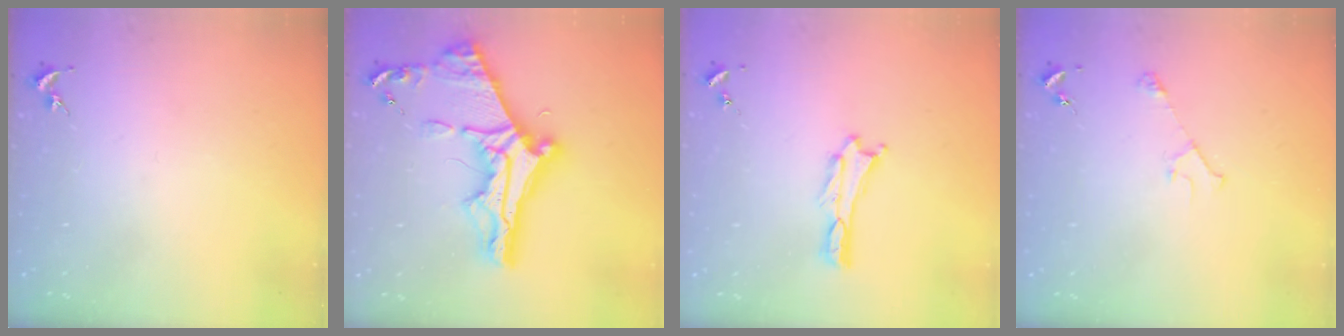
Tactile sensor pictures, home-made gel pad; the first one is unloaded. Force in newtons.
{"total": 10.6, "press": 10.5, "slide": 1.3}
{"total": 0.0}
{"total": 2.9, "press": 2.9, "slide": 0.3}